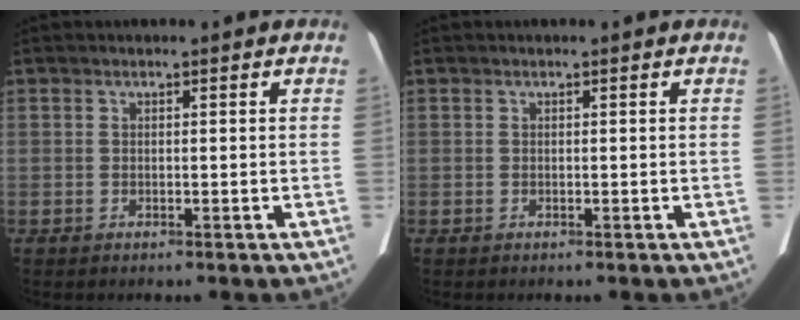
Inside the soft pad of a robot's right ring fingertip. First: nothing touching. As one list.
[{"total": 0.0}]